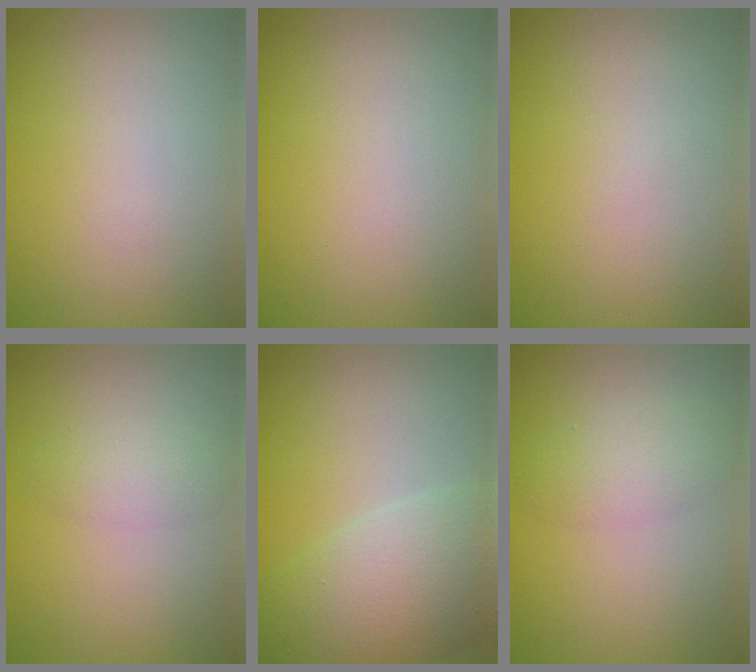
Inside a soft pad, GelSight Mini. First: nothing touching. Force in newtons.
{"total": 0.0}
{"total": 0.0}
{"total": 1.9, "press": 1.9, "slide": 0.1}
{"total": 7.9, "press": 7.8, "slide": 0.8}
{"total": 2.7, "press": 2.7, "slide": 0.0}